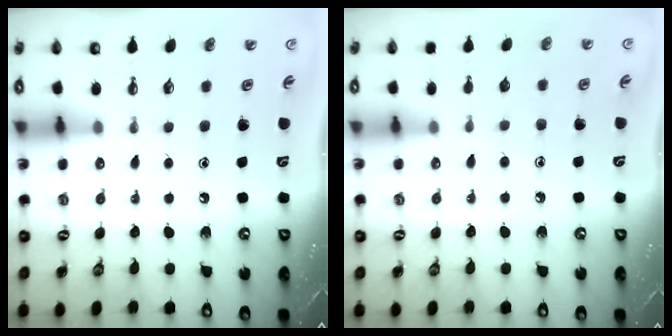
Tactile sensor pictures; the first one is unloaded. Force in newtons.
{"total": 4.6, "press": 4.6, "slide": 0.5}